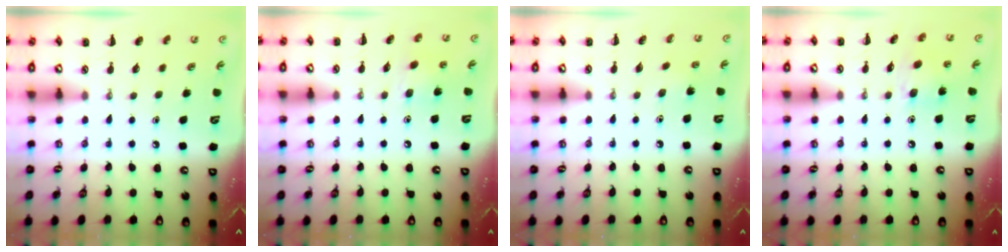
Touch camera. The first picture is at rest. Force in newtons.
{"total": 6.7, "press": 6.4, "slide": 1.7}
{"total": 1.7, "press": 1.5, "slide": 0.7}
{"total": 7.6, "press": 7.6, "slide": 0.7}